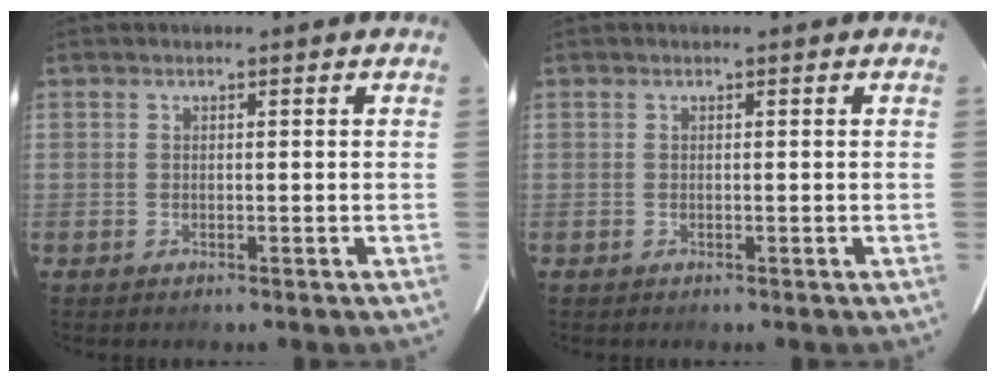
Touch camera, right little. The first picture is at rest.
{"total": 0.0}